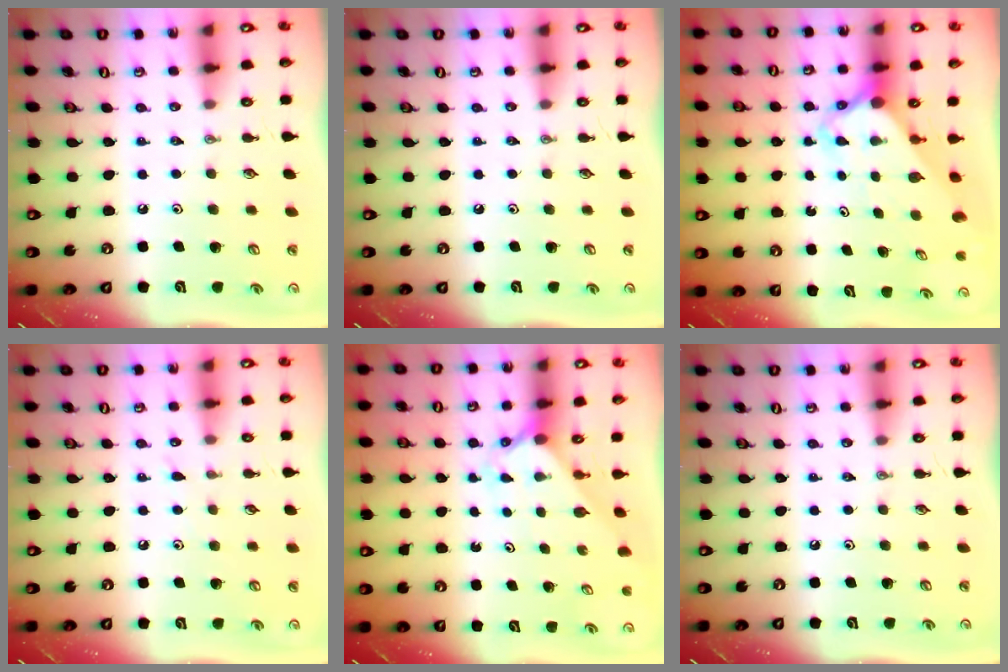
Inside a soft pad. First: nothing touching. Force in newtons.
{"total": 0.0}
{"total": 3.2, "press": 3.1, "slide": 0.2}
{"total": 3.9, "press": 3.8, "slide": 0.5}
{"total": 1.9, "press": 1.9, "slide": 0.2}
{"total": 0.0}